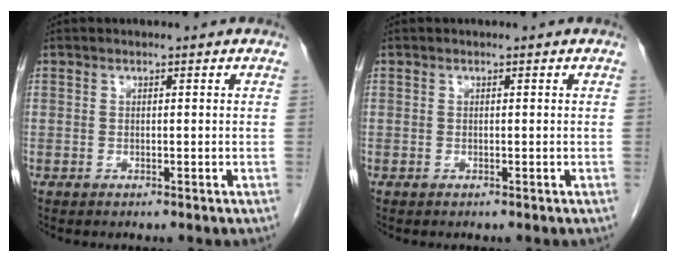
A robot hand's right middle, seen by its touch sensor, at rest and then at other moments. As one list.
[{"total": 0.0}]